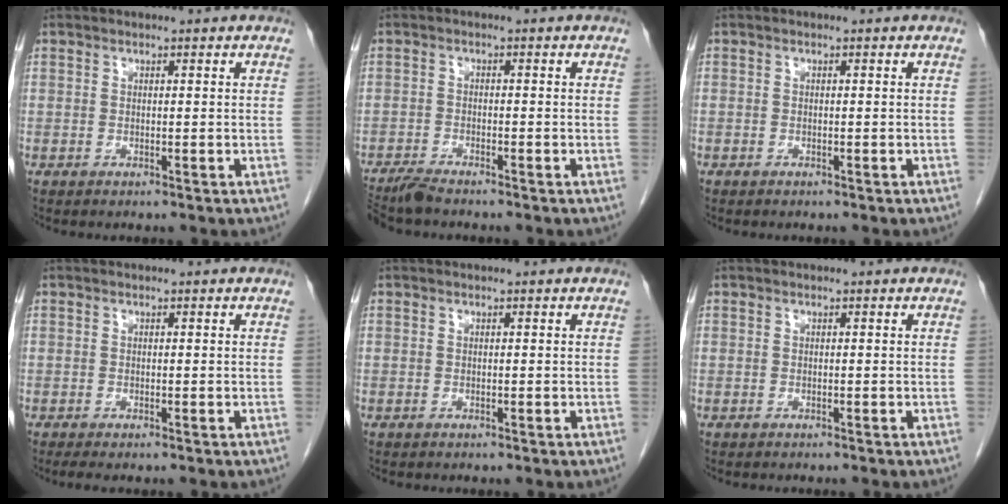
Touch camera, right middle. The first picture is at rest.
{"total": 3.9, "force": [-3.6, 0.0, 1.5], "torque": [-0.027, -0.014, -0.065]}
{"total": 0.0}
{"total": 0.9, "force": [-0.6, 0.0, 0.7], "torque": [-0.016, -0.005, -0.010]}
{"total": 0.0}
{"total": 0.0}